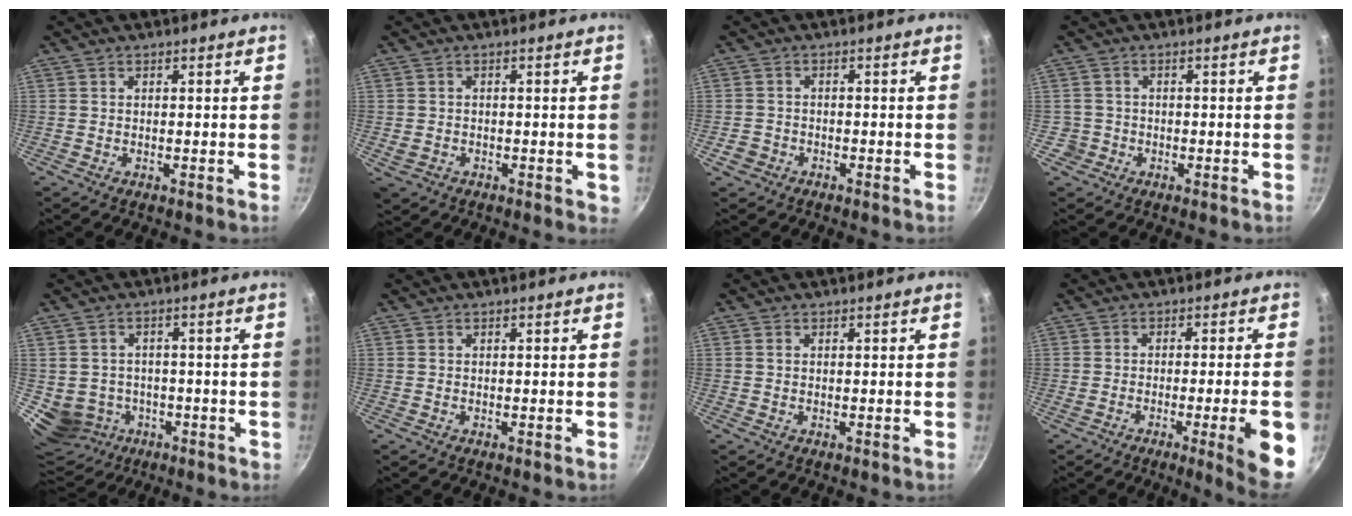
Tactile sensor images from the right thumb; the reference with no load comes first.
{"total": 3.5, "force": [-0.8, 2.7, 2.1], "torque": [-0.031, -0.005, -0.006]}
{"total": 2.4, "force": [-1.4, 1.8, 0.9], "torque": [-0.015, 0.015, -0.021]}
{"total": 2.4, "force": [-0.7, 2.3, 0.1], "torque": [0.015, 0.019, -0.005]}
{"total": 10.5, "force": [-2.8, 9.4, 3.8], "torque": [-0.045, 0.031, -0.019]}
{"total": 0.0}
{"total": 0.6, "force": [0.2, 0.3, 0.5], "torque": [-0.010, 0.000, 0.004]}
{"total": 10.4, "force": [-3.4, 1.0, 9.8], "torque": [-0.116, 0.009, -0.040]}